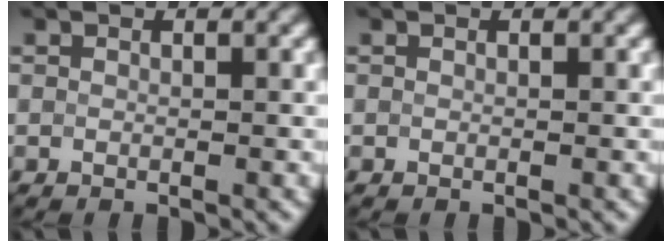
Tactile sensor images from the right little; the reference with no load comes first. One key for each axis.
{"total": 0.0}